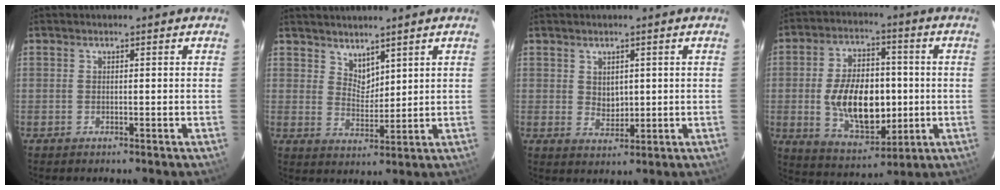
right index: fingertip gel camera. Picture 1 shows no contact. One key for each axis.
{"total": 4.2, "fx": 3.5, "fy": 1.9, "fz": 1.2, "tx": -0.013, "ty": -0.003, "tz": 0.067}
{"total": 3.1, "fx": 1.1, "fy": 2.4, "fz": 1.6, "tx": -0.021, "ty": -0.002, "tz": 0.024}
{"total": 15.9, "fx": -1.2, "fy": 9.3, "fz": 12.9, "tx": -0.241, "ty": 0.005, "tz": -0.001}